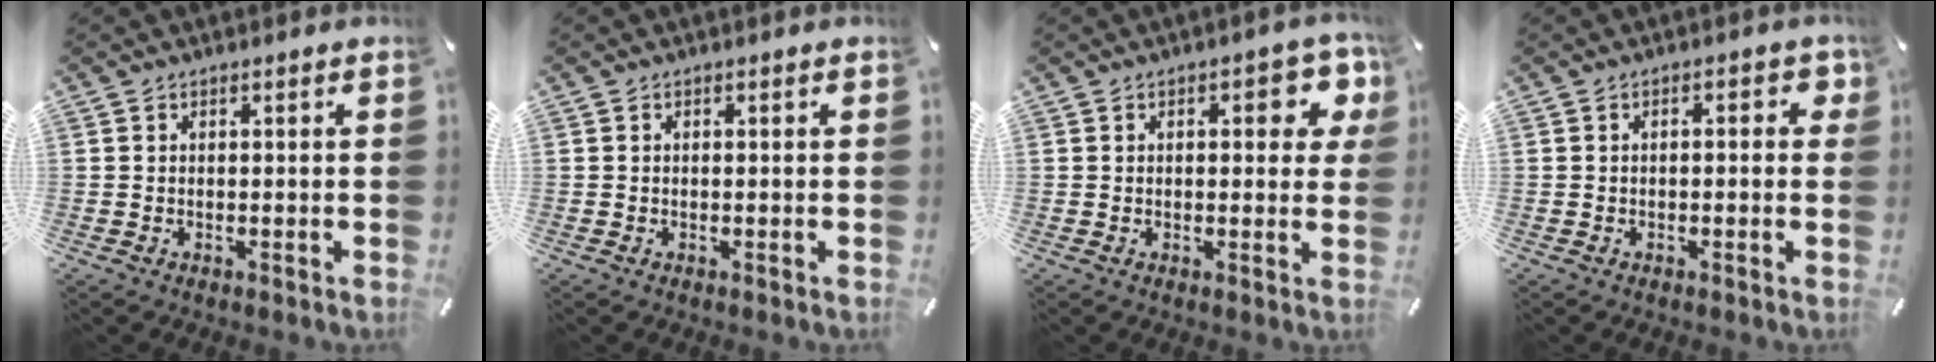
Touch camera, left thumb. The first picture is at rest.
{"total": 0.0}
{"total": 7.7, "force": [2.2, 3.4, 6.5], "torque": [-0.079, -0.007, 0.029]}
{"total": 2.8, "force": [-0.5, 1.3, 2.4], "torque": [-0.036, 0.007, -0.013]}